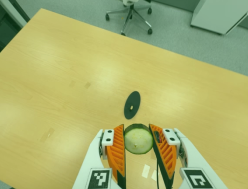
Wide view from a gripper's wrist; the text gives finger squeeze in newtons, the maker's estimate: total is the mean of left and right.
{"total": 9.2, "left": 8.8, "right": 9.5}